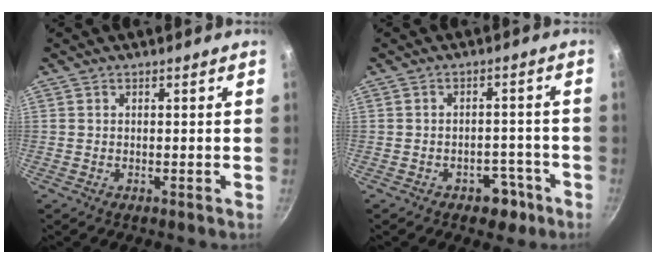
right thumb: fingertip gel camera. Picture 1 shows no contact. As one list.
[{"total": 5.1, "force": [-3.1, 3.3, 2.4], "torque": [-0.010, 0.031, -0.040]}]